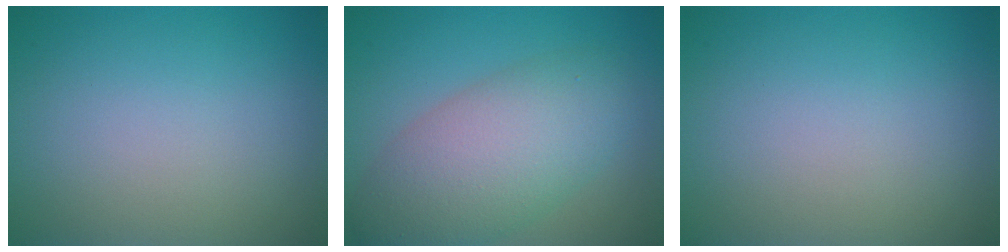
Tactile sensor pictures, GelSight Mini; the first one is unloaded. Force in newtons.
{"total": 7.4, "press": 7.4, "slide": 0.3}
{"total": 0.0}